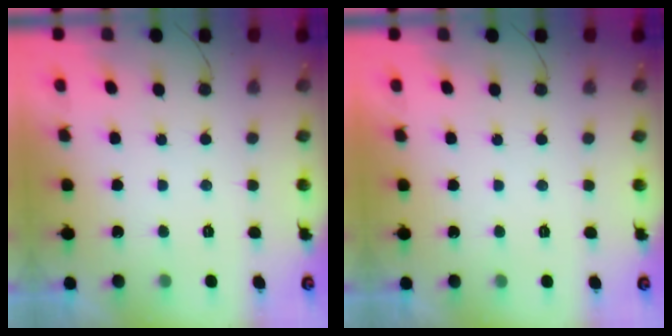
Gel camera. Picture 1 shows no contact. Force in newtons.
{"total": 1.8, "press": 1.8, "slide": 0.1}